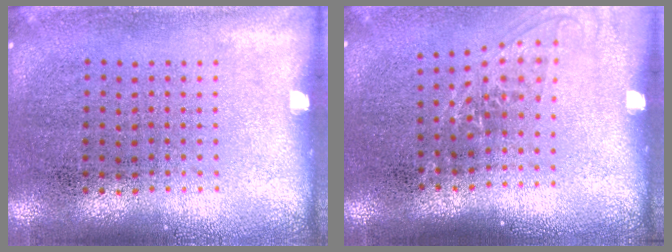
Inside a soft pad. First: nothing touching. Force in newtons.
{"total": 1.2, "press": 1.0, "slide": 0.7}